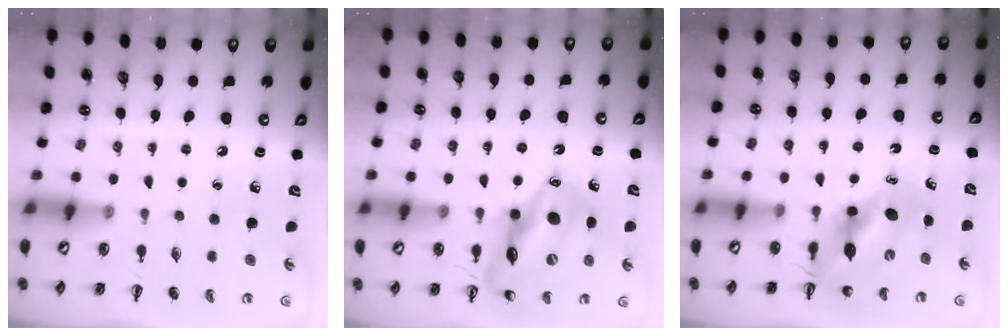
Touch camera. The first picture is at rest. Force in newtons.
{"total": 17.2, "press": 17.1, "slide": 1.7}
{"total": 10.0, "press": 9.6, "slide": 2.7}